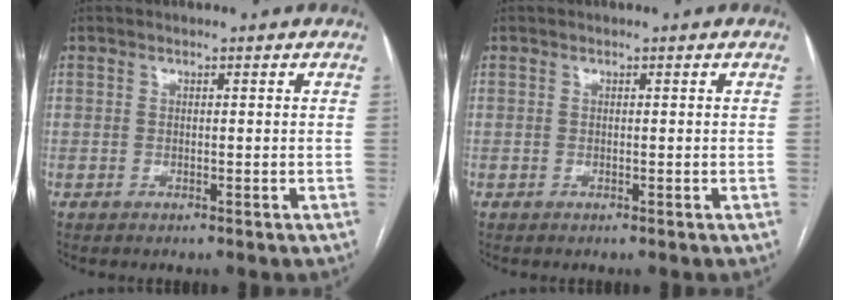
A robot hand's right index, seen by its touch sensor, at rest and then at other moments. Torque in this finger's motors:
{"motor_torque": [0.00, 0.00, 0.00, 0.00]}